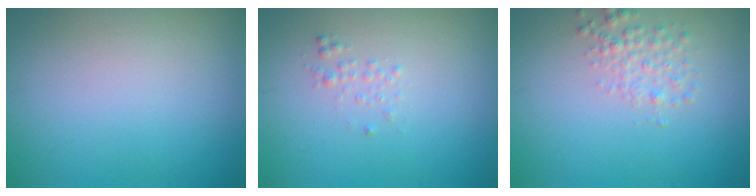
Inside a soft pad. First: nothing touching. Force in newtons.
{"total": 0.7, "press": 0.7, "slide": 0.1}
{"total": 2.0, "press": 2.0, "slide": 0.1}